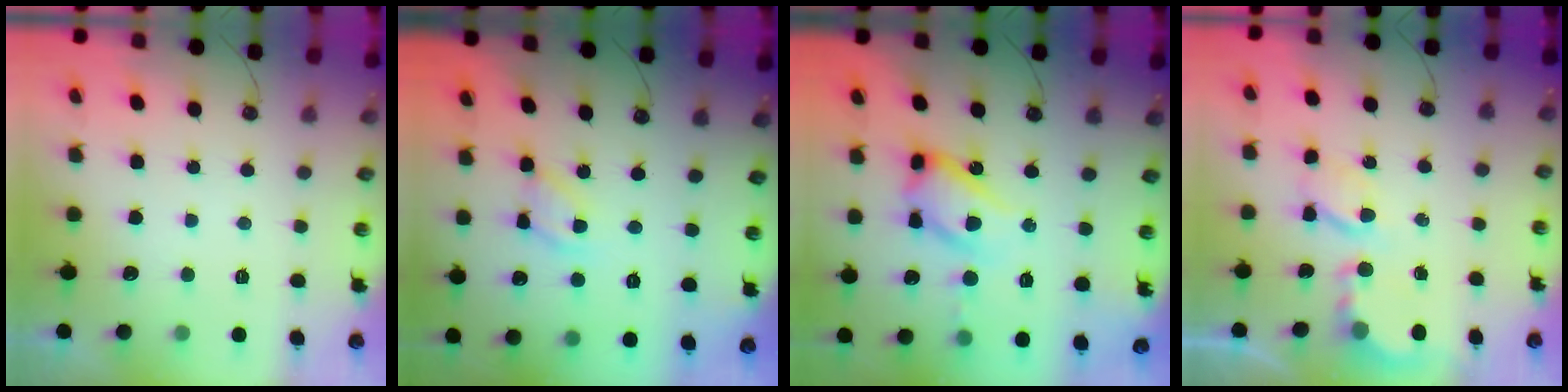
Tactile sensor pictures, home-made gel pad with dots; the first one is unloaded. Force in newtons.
{"total": 8.5, "press": 8.5, "slide": 0.4}
{"total": 17.3, "press": 17.2, "slide": 1.7}
{"total": 5.3, "press": 5.3, "slide": 0.2}